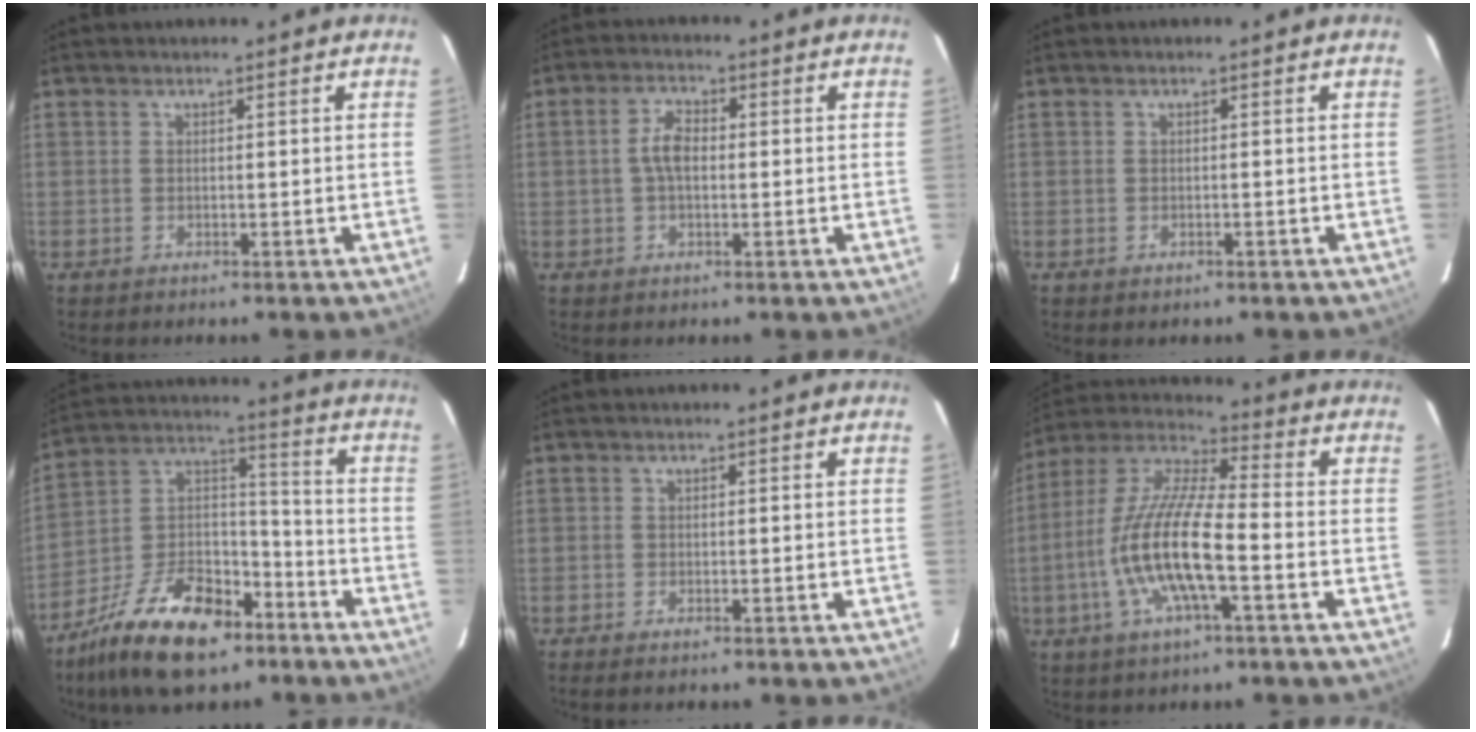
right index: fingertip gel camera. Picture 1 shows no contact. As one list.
[{"total": 4.3, "force": [-0.1, 2.4, 3.7], "torque": [-0.074, 0.012, 0.000]}, {"total": 0.7, "force": [-0.4, 0.4, 0.3], "torque": [-0.003, 0.002, -0.005]}, {"total": 19.9, "force": [-12.9, 9.8, 11.6], "torque": [-0.234, 0.017, -0.221]}, {"total": 0.9, "force": [-0.7, 0.1, 0.5], "torque": [-0.012, -0.002, -0.014]}, {"total": 16.2, "force": [-4.6, 3.7, 15.1], "torque": [-0.301, -0.007, -0.096]}]